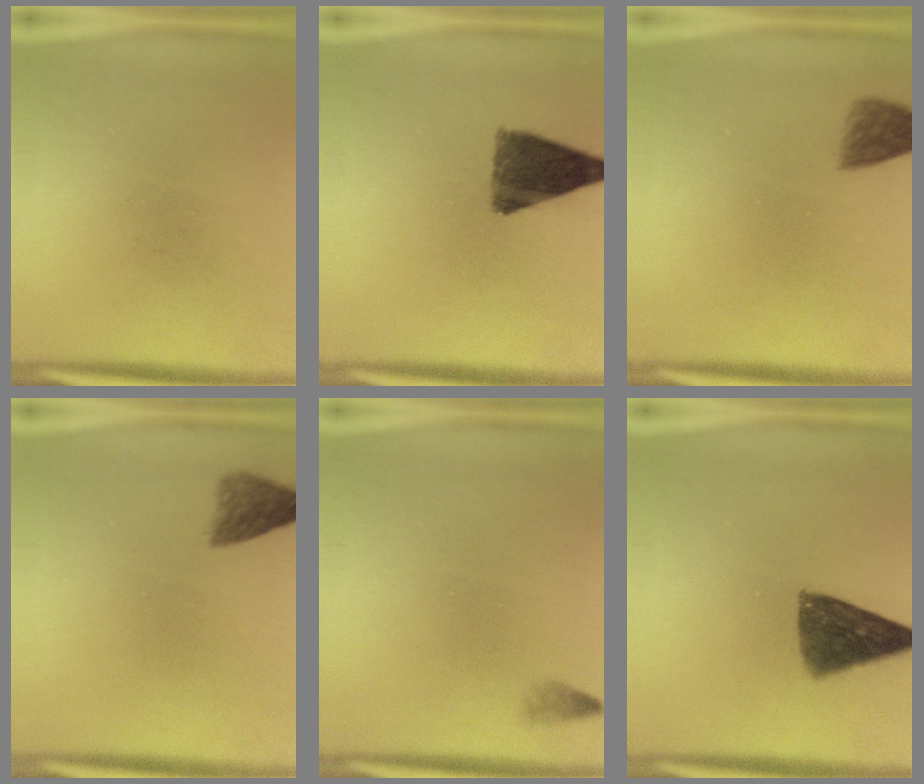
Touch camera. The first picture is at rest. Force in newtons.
{"total": 10.4}
{"total": 3.8}
{"total": 3.6}
{"total": 0.8}
{"total": 9.8}